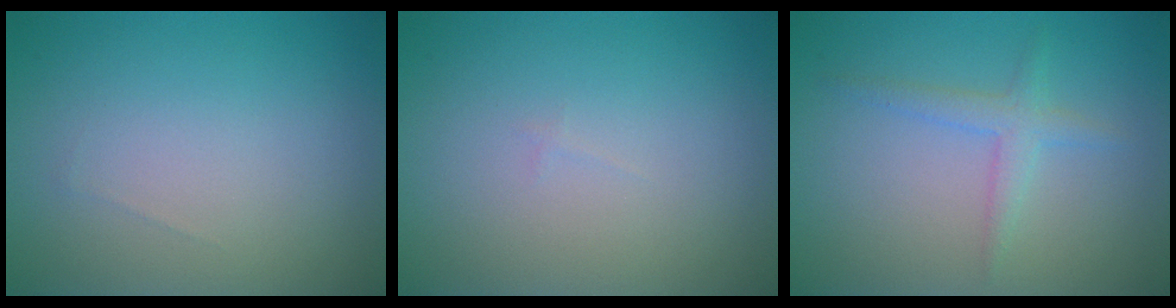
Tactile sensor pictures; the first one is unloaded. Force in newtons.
{"total": 0.0}
{"total": 2.0, "press": 2.0, "slide": 0.0}